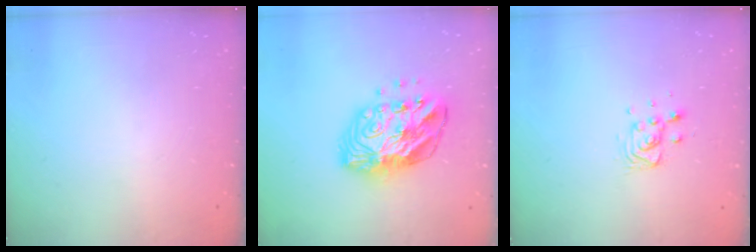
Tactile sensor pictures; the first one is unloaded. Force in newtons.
{"total": 14.1, "press": 14.0, "slide": 1.1}
{"total": 9.3, "press": 9.0, "slide": 2.3}